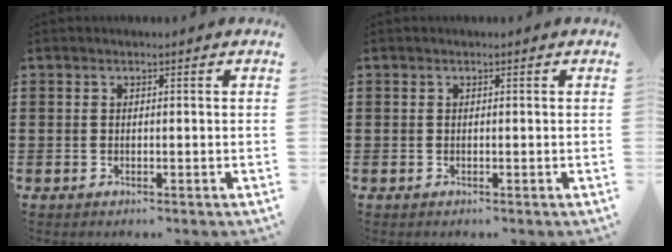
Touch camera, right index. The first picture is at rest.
{"total": 0.0}